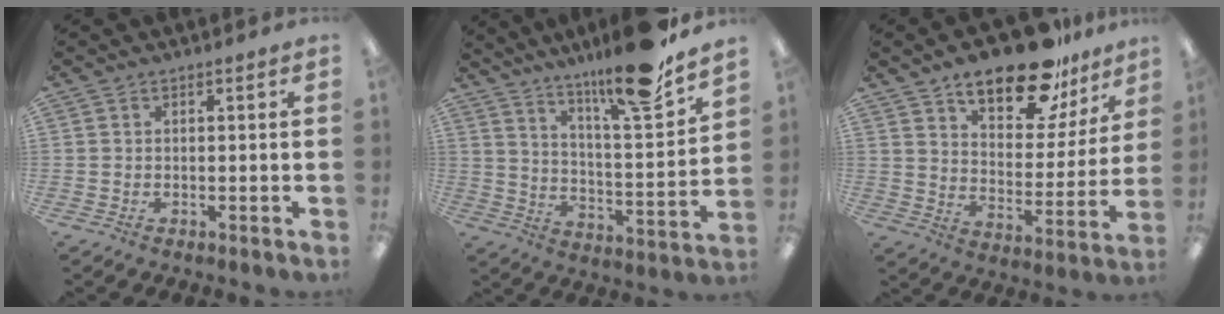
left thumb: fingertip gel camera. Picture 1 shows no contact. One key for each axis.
{"total": 16.7, "fx": 13.8, "fy": 1.8, "fz": 9.2, "tx": -0.152, "ty": -0.096, "tz": 0.224}
{"total": 18.7, "fx": 14.2, "fy": 7.3, "fz": 9.8, "tx": -0.155, "ty": -0.082, "tz": 0.242}